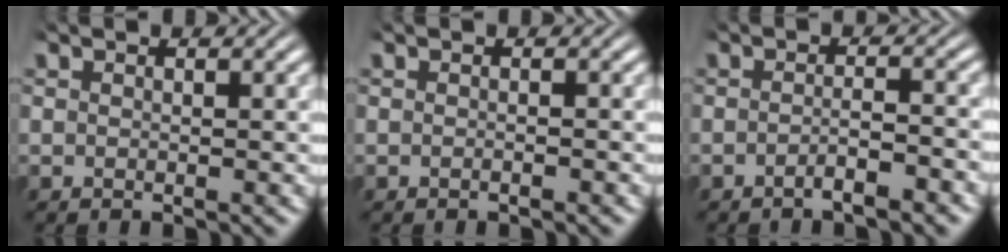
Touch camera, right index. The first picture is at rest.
{"total": 0.5, "force": [-0.5, -0.2, 0.1], "torque": [-0.003, 0.002, -0.009]}
{"total": 2.1, "force": [-1.7, 0.1, 1.2], "torque": [-0.016, -0.002, -0.033]}